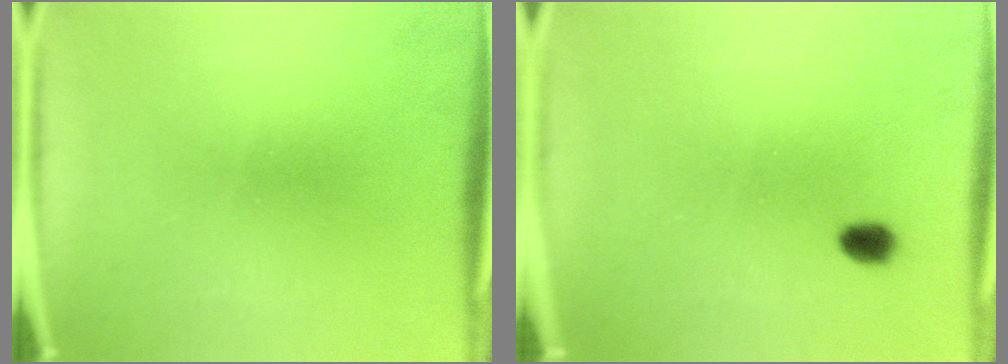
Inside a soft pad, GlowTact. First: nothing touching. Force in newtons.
{"total": 2.7}